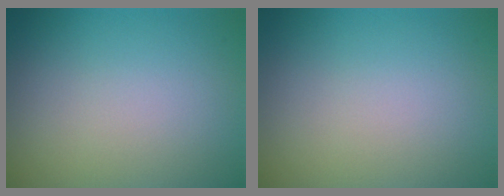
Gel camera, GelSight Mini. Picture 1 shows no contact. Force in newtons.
{"total": 0.0}